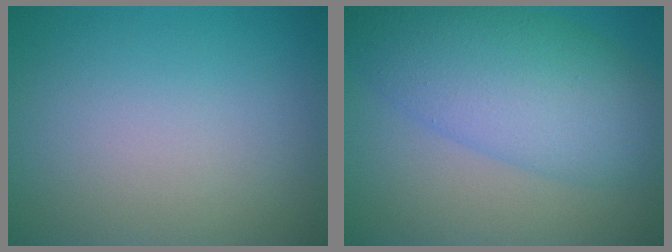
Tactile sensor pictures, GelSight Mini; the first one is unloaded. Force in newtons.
{"total": 8.5, "press": 8.5, "slide": 0.2}